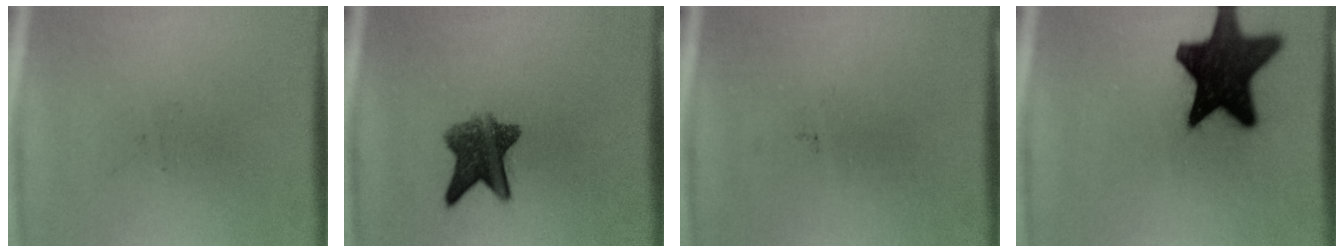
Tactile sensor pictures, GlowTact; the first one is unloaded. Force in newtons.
{"total": 7.3}
{"total": 0.0}
{"total": 18.0}